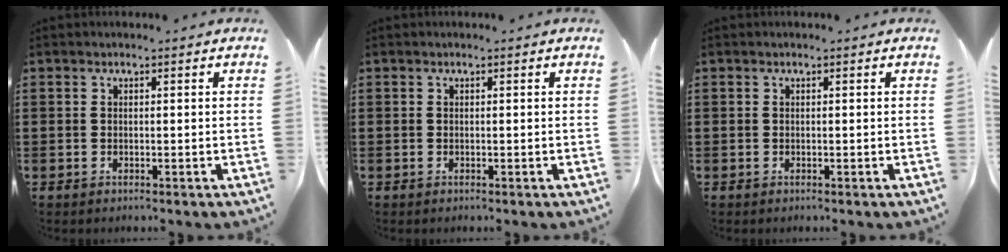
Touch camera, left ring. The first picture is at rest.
{"total": 0.0}
{"total": 0.0}